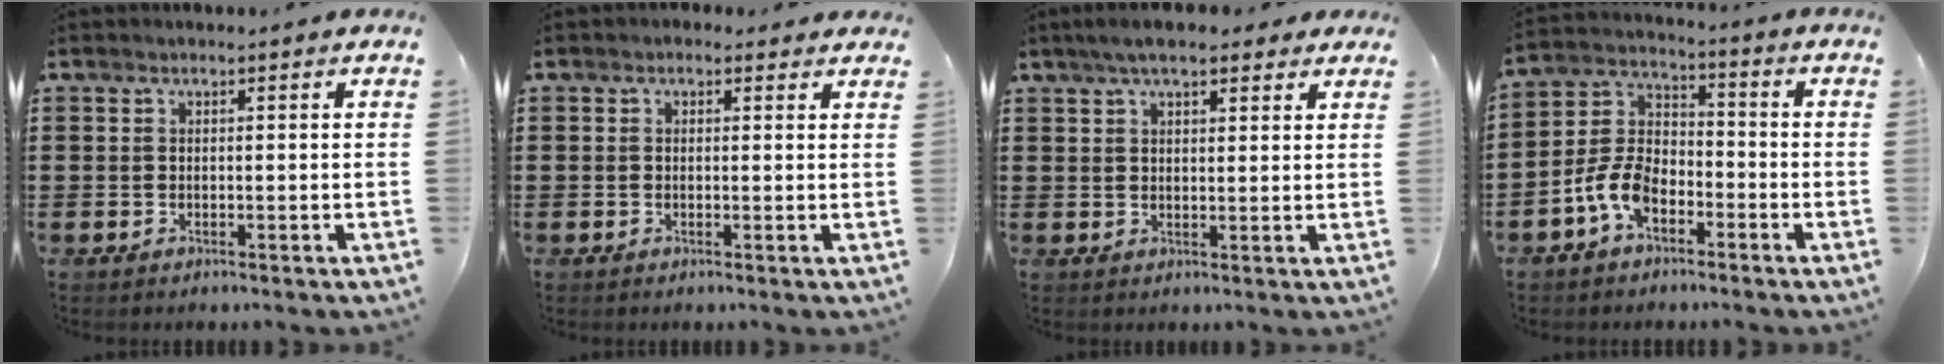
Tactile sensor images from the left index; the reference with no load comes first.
{"total": 1.0, "force": [0.4, 0.8, 0.4], "torque": [-0.011, 0.007, 0.007]}
{"total": 5.4, "force": [4.1, 1.6, 3.1], "torque": [-0.070, 0.003, 0.075]}
{"total": 7.6, "force": [-4.2, 4.3, 4.7], "torque": [-0.130, 0.003, -0.089]}